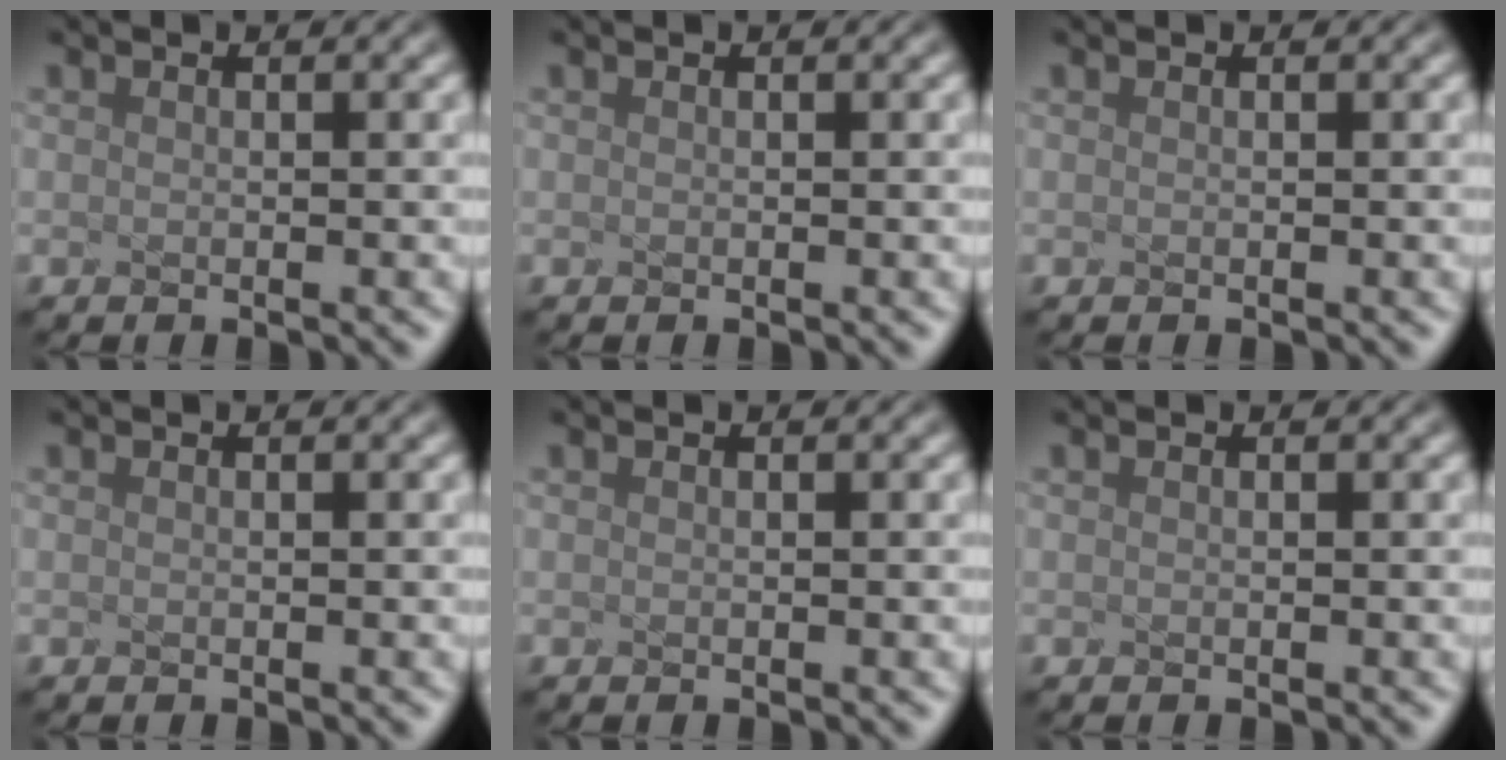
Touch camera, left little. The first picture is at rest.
{"total": 0.0}
{"total": 0.0}
{"total": 0.0}
{"total": 0.0}
{"total": 0.0}